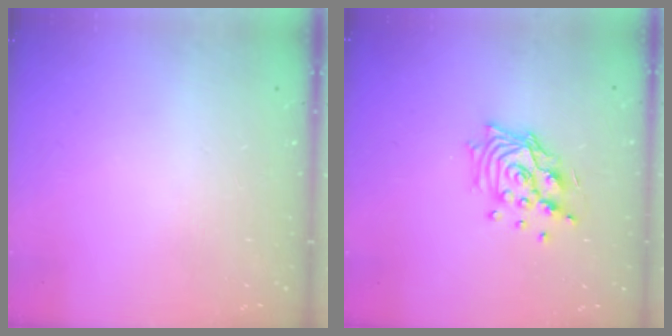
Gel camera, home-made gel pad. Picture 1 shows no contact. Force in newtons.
{"total": 12.6, "press": 12.5, "slide": 1.7}